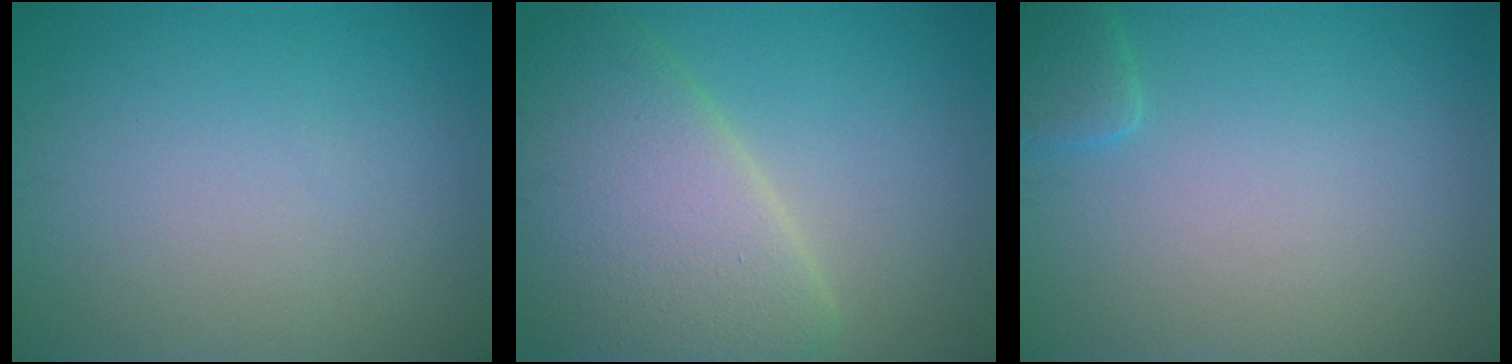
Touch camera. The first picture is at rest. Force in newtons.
{"total": 8.6, "press": 8.6, "slide": 0.4}
{"total": 1.6, "press": 1.6, "slide": 0.1}